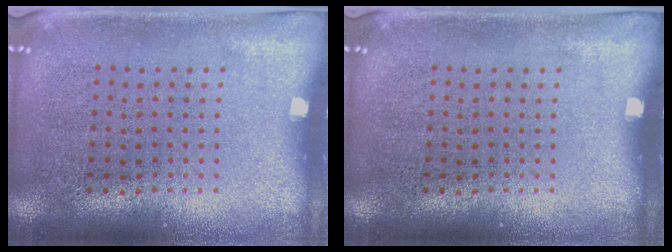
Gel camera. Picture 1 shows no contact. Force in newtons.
{"total": 0.0}